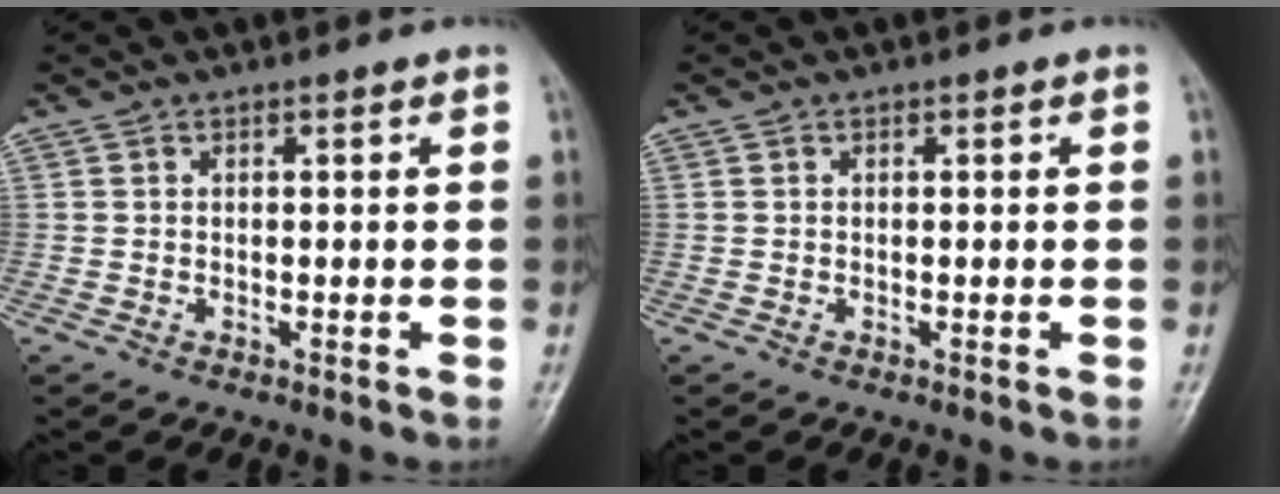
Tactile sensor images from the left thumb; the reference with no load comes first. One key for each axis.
{"total": 0.0}